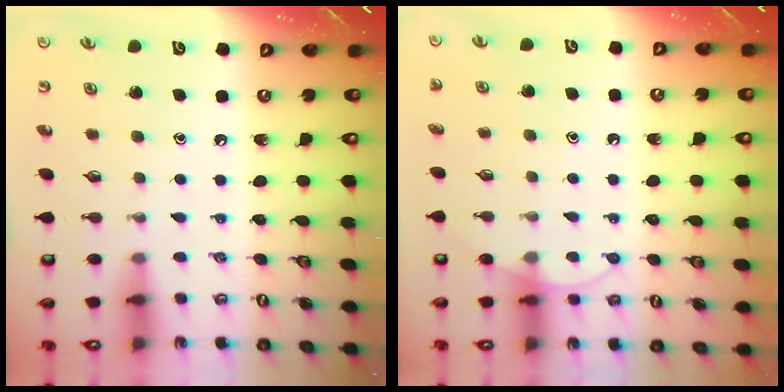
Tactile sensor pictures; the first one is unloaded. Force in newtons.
{"total": 5.7, "press": 5.7, "slide": 0.6}